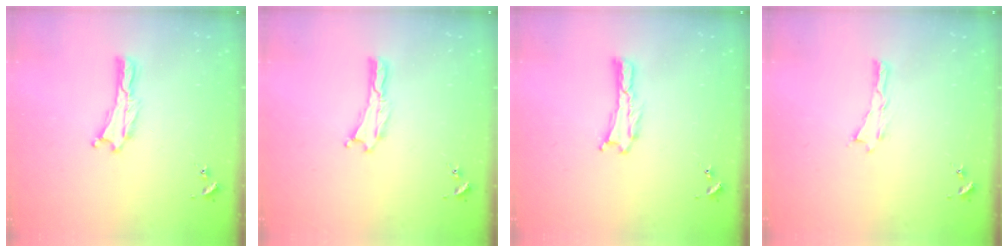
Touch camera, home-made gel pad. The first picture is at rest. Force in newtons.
{"total": 0.0}
{"total": 0.0}
{"total": 0.0}